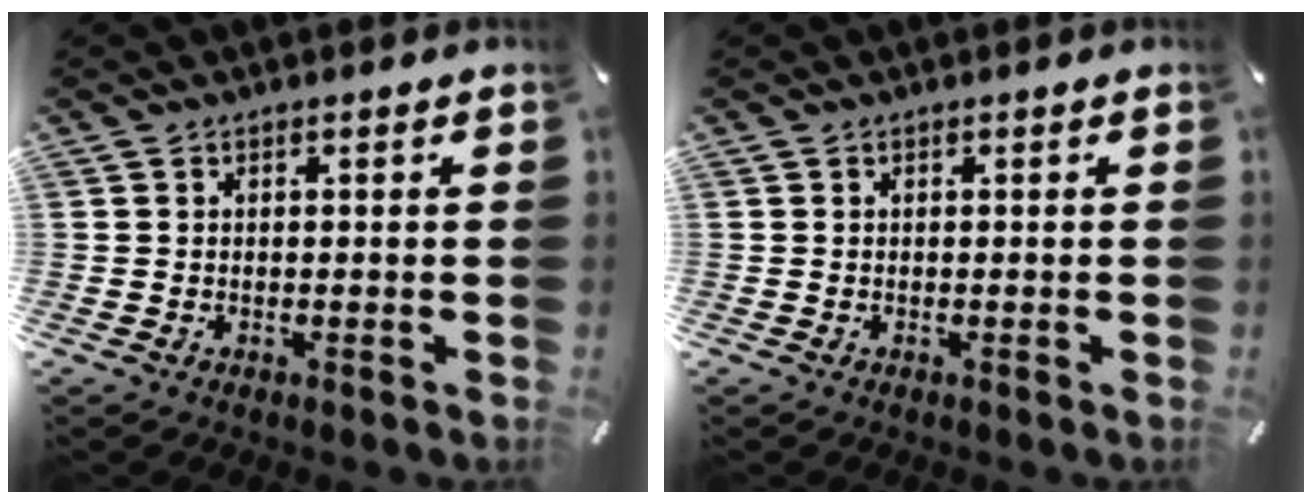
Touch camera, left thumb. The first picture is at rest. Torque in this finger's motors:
{"motor_torque": [0.00, 0.00, 0.00, 0.00, 0.00]}